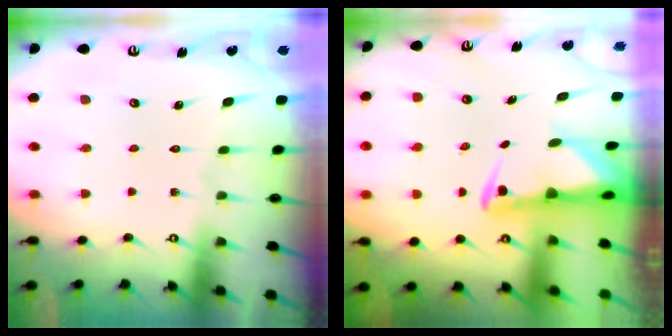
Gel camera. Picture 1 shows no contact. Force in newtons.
{"total": 3.9, "press": 3.8, "slide": 0.7}